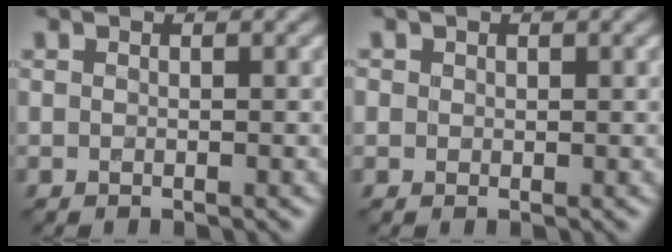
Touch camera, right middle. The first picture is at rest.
{"total": 0.6, "force": [0.1, 0.3, -0.4], "torque": [0.010, 0.003, 0.004]}